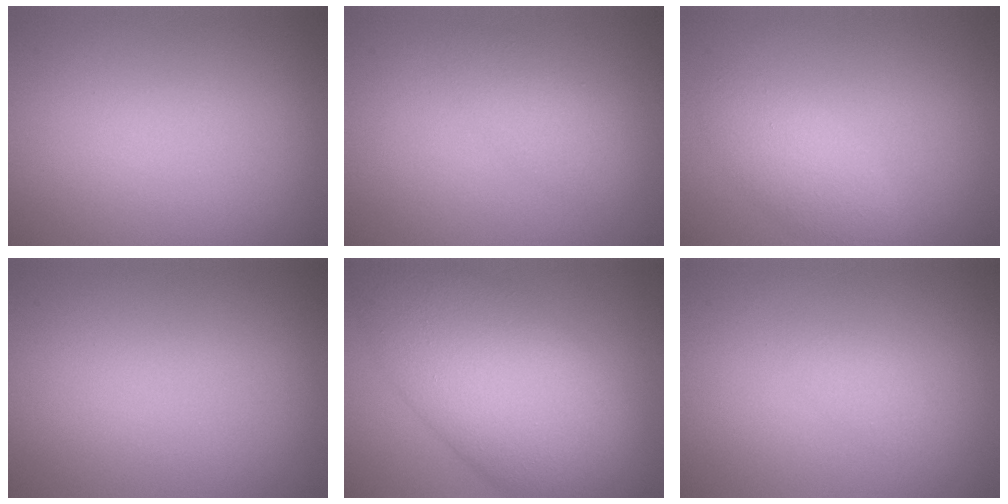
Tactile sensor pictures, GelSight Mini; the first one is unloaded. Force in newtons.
{"total": 2.0, "press": 2.0, "slide": 0.1}
{"total": 2.7, "press": 2.7, "slide": 0.1}
{"total": 0.0}
{"total": 11.4, "press": 11.4, "slide": 0.1}
{"total": 0.7, "press": 0.7, "slide": 0.0}